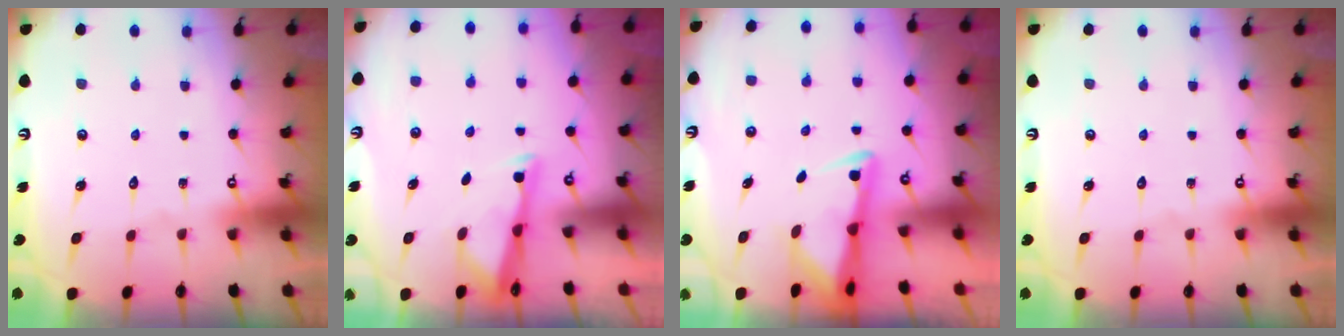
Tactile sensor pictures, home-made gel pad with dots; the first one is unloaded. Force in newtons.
{"total": 3.1, "press": 3.1, "slide": 0.3}
{"total": 2.9, "press": 2.8, "slide": 0.6}
{"total": 0.0}